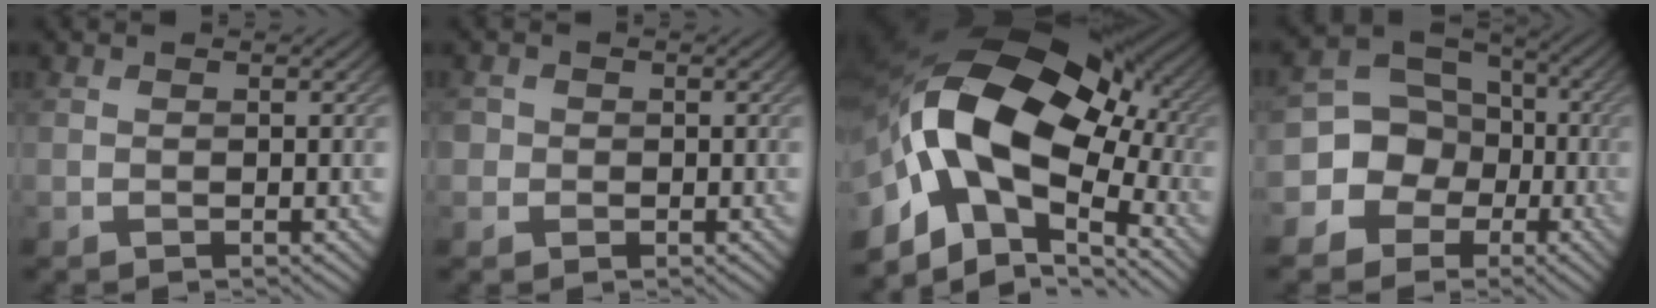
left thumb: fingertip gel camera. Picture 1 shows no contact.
{"total": 1.5, "force": [-0.1, 1.5, 0.1], "torque": [0.000, -0.001, -0.004]}
{"total": 19.9, "force": [-0.6, 12.2, 15.7], "torque": [-0.315, -0.006, -0.008]}
{"total": 11.3, "force": [-3.1, 10.3, 3.7], "torque": [-0.109, -0.007, -0.078]}